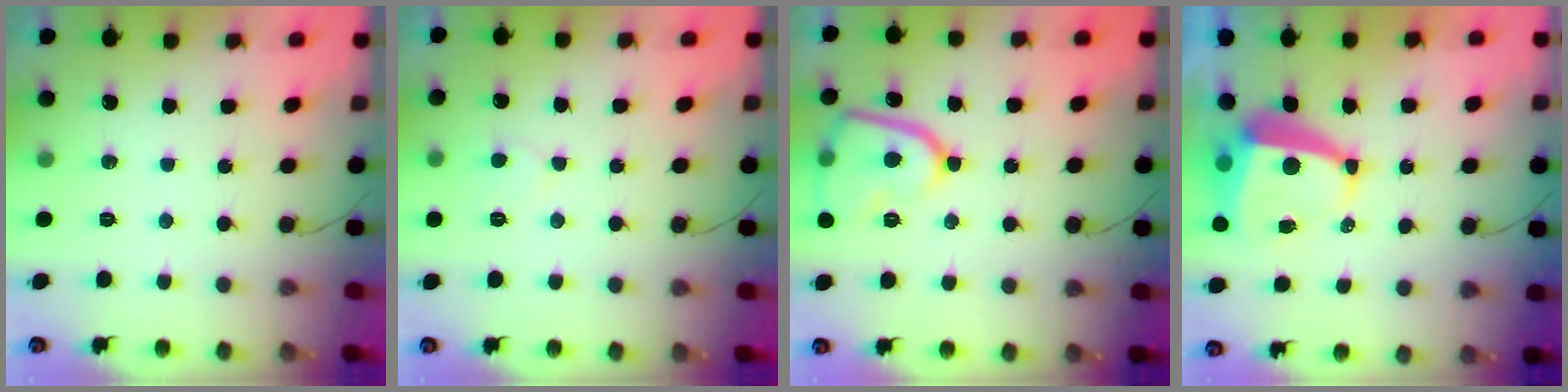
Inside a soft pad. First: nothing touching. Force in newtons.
{"total": 3.4, "press": 3.4, "slide": 0.3}
{"total": 13.7, "press": 13.6, "slide": 1.4}
{"total": 7.5, "press": 7.5, "slide": 0.9}